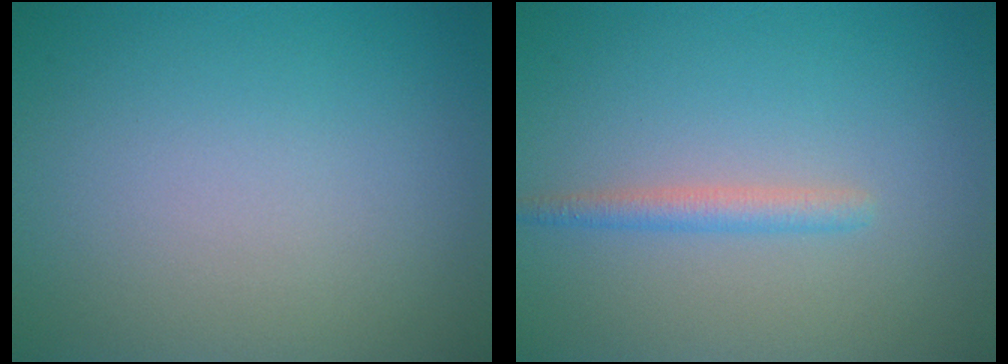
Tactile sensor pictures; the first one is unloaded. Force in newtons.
{"total": 1.6, "press": 1.6, "slide": 0.1}